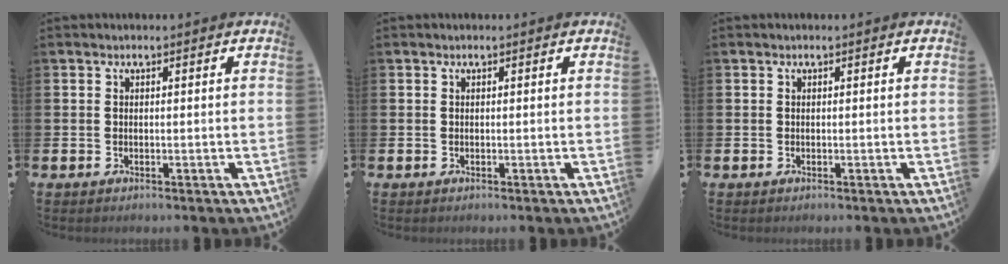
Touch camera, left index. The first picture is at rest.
{"total": 0.0}
{"total": 0.0}